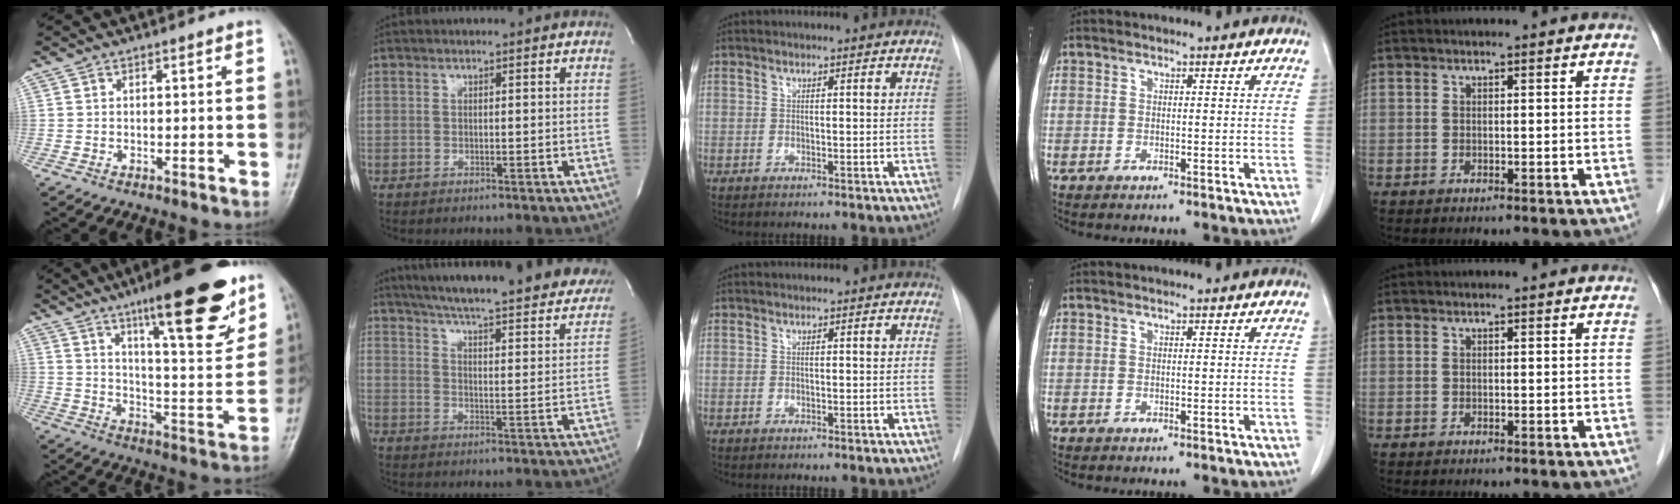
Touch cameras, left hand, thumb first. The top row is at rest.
{"thumb": {"total": 21.4, "force": [13.3, 4.9, 16.1], "torque": [-0.202, -0.061, 0.203]}, "index": {"total": 33.2, "force": [29.1, 5.4, 15.0], "torque": [-0.240, -0.070, 0.352]}}